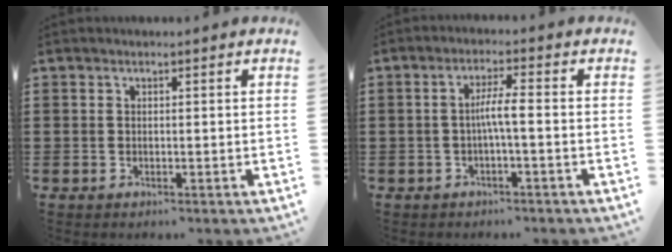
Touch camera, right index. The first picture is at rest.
{"total": 3.7, "force": [-0.6, 0.3, 3.6], "torque": [-0.066, 0.001, -0.014]}